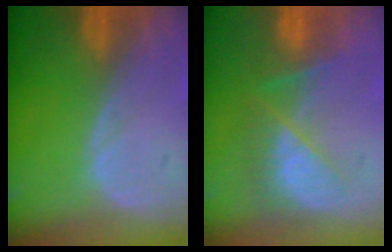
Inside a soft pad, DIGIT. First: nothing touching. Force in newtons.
{"total": 7.9, "press": 7.0, "slide": 3.7}